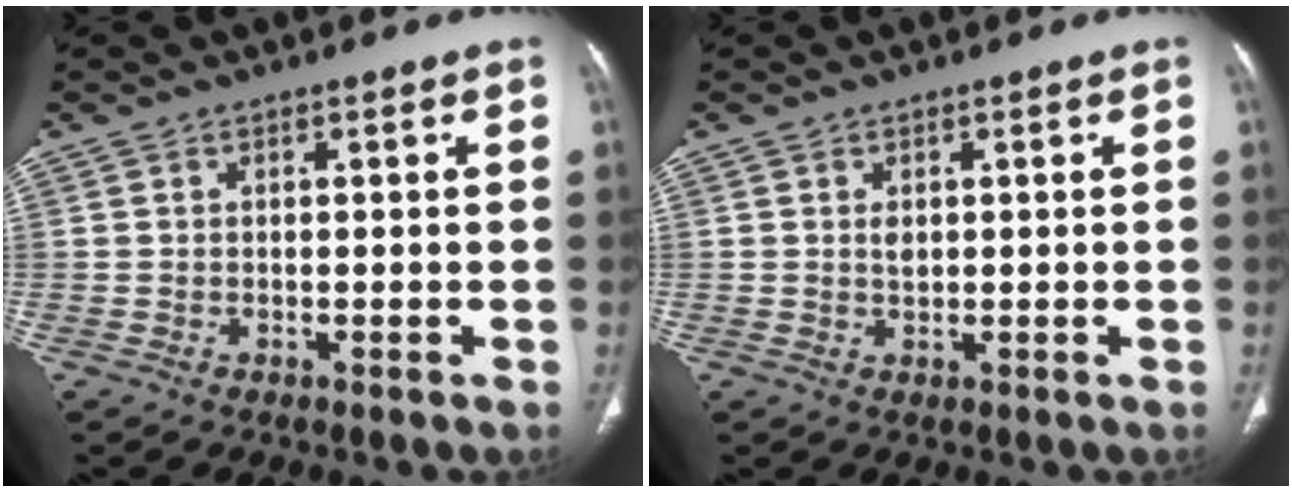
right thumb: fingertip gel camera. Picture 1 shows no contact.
{"total": 1.6, "force": [0.4, 1.0, 1.2], "torque": [-0.017, -0.003, 0.011]}